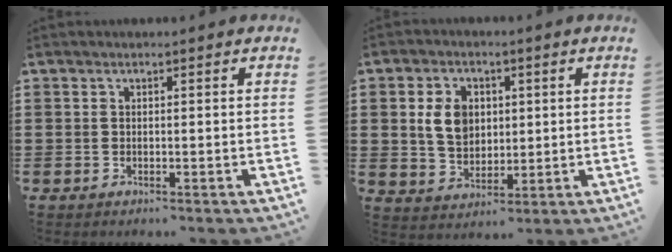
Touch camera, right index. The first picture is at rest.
{"total": 6.3, "force": [1.2, 4.7, 4.1], "torque": [-0.092, 0.009, 0.017]}